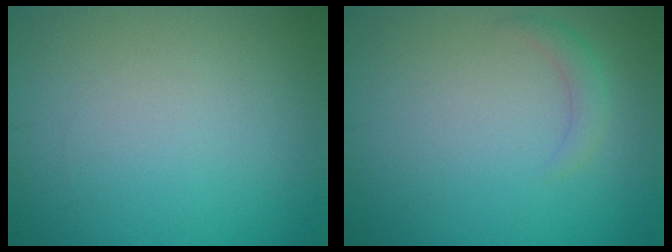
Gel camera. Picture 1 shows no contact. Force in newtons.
{"total": 1.3, "press": 1.3, "slide": 0.1}